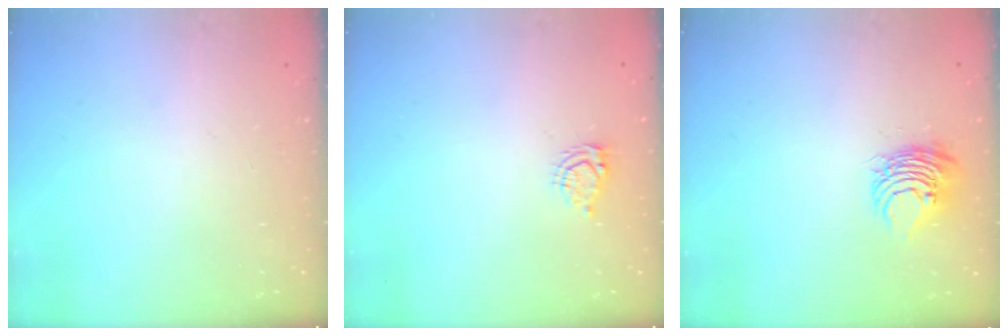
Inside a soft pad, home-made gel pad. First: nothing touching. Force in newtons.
{"total": 4.4, "press": 4.4, "slide": 0.6}
{"total": 8.0, "press": 8.0, "slide": 0.3}